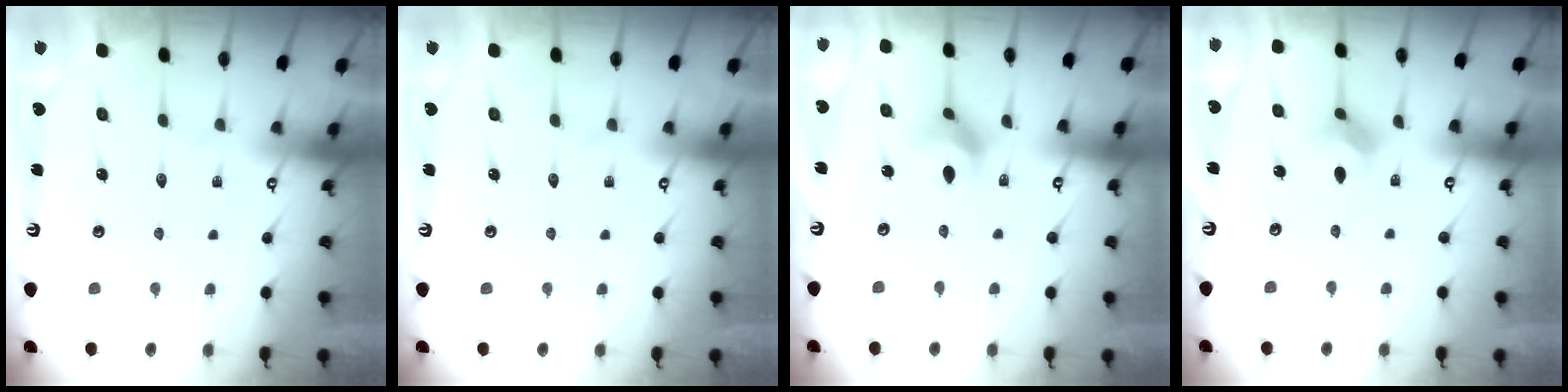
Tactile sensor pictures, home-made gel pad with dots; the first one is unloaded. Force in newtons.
{"total": 0.0}
{"total": 6.1, "press": 6.1, "slide": 0.5}
{"total": 3.1, "press": 3.1, "slide": 0.1}